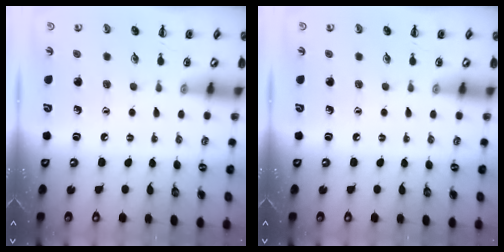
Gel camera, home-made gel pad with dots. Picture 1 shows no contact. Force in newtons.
{"total": 0.0}